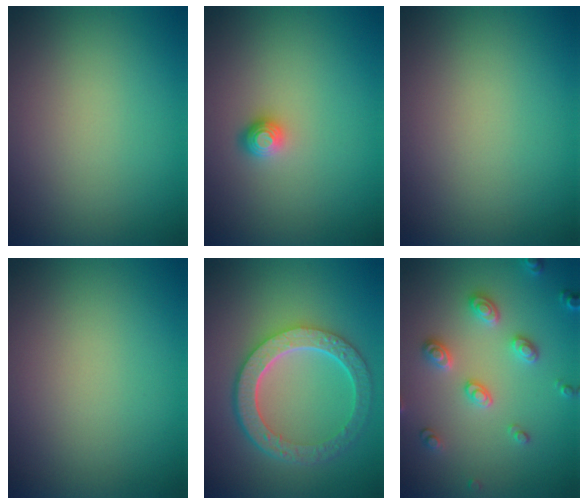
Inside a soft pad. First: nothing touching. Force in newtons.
{"total": 1.2, "press": 1.0, "slide": 0.5}
{"total": 0.0}
{"total": 0.0}
{"total": 6.3, "press": 4.7, "slide": 4.2}
{"total": 2.9, "press": 2.8, "slide": 0.4}